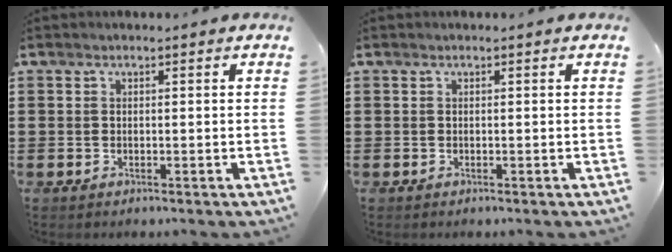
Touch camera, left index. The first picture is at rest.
{"total": 0.0}